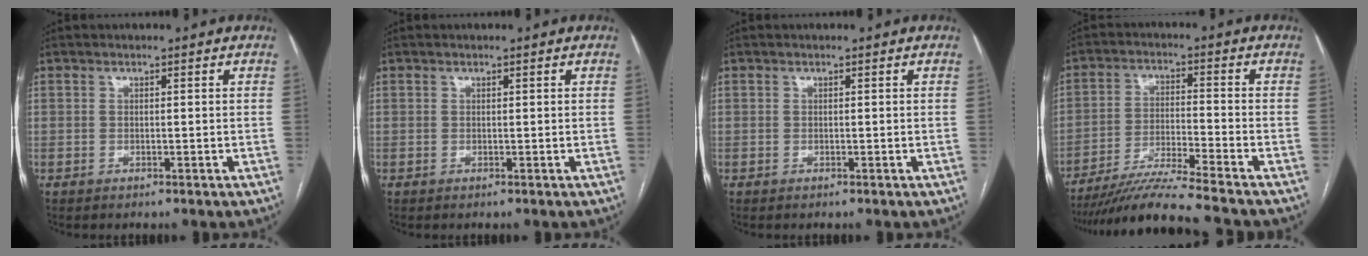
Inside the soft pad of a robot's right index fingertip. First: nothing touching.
{"total": 0.0}
{"total": 0.0}
{"total": 11.6, "force": [-10.3, -2.1, 4.9], "torque": [-0.081, -0.021, -0.181]}